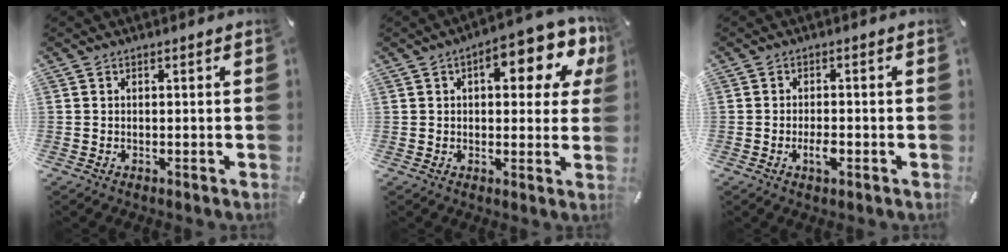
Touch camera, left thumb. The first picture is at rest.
{"total": 12.9, "force": [5.2, 5.9, 10.2], "torque": [-0.127, -0.026, 0.081]}
{"total": 3.3, "force": [-1.3, 1.4, 2.8], "torque": [-0.053, 0.003, -0.024]}